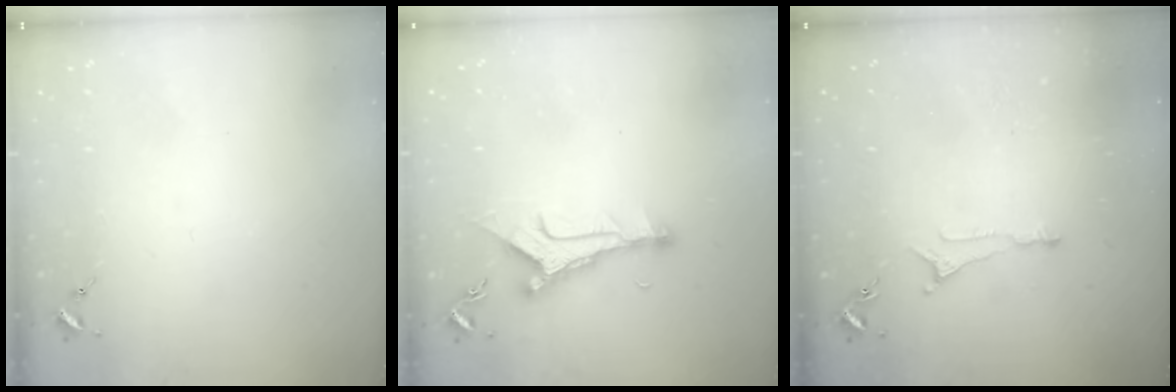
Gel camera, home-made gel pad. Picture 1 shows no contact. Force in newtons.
{"total": 10.1, "press": 10.1, "slide": 0.8}
{"total": 4.8, "press": 4.8, "slide": 0.4}